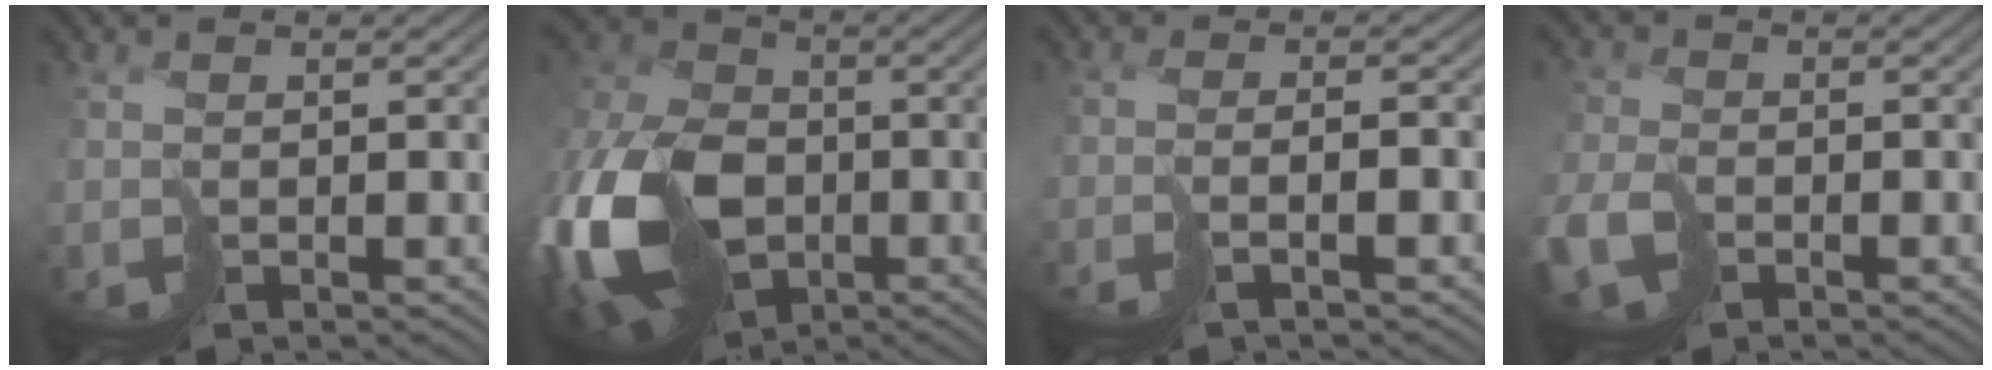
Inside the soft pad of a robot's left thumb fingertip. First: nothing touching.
{"total": 18.3, "force": [-5.7, 12.5, 12.1], "torque": [-0.297, -0.028, -0.092]}
{"total": 2.4, "force": [-1.4, -0.7, 1.9], "torque": [-0.016, 0.009, -0.031]}
{"total": 5.9, "force": [-3.5, 3.4, 3.3], "torque": [-0.088, -0.014, -0.071]}